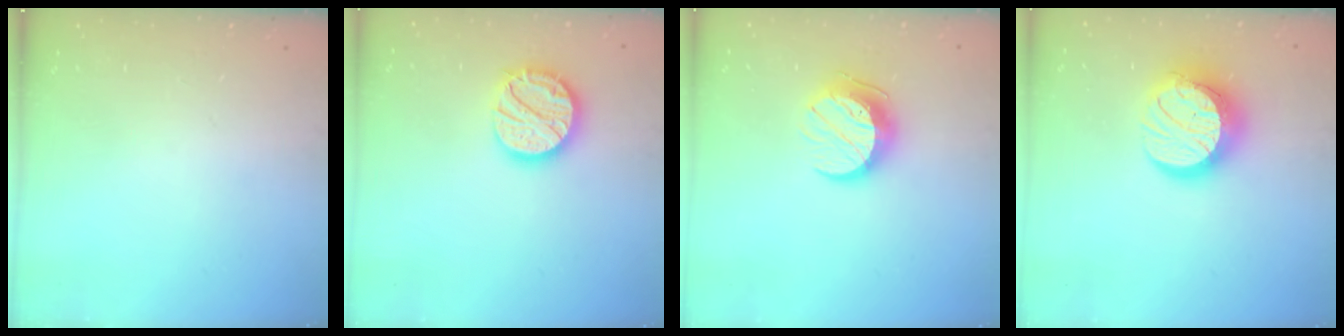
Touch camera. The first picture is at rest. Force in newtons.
{"total": 15.0, "press": 15.0, "slide": 1.2}
{"total": 11.2, "press": 11.1, "slide": 1.4}
{"total": 14.4, "press": 14.3, "slide": 1.7}